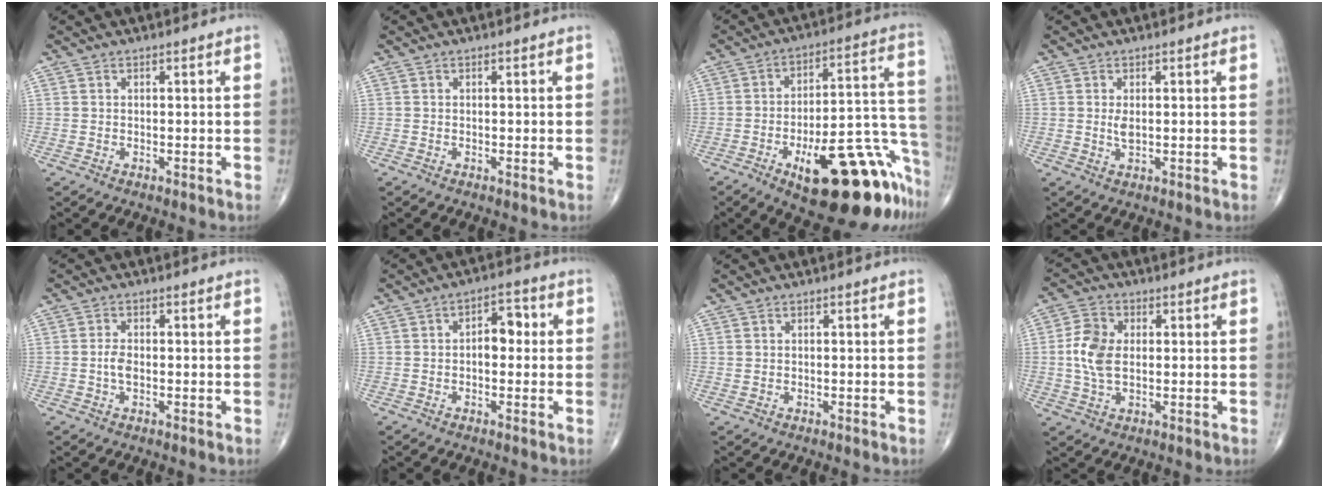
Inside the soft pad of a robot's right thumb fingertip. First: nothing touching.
{"total": 0.0}
{"total": 24.8, "force": [-12.8, 8.6, 19.4], "torque": [-0.180, 0.090, -0.174]}
{"total": 1.9, "force": [0.2, 0.9, 1.7], "torque": [-0.032, -0.005, 0.006]}
{"total": 2.5, "force": [-0.4, 1.3, 2.1], "torque": [-0.042, 0.005, -0.010]}
{"total": 5.0, "force": [0.1, 3.0, 4.0], "torque": [-0.042, 0.016, -0.007]}
{"total": 0.5, "force": [0.2, 0.5, 0.2], "torque": [-0.004, 0.003, 0.004]}
{"total": 7.6, "force": [0.3, 4.8, 5.9], "torque": [-0.117, 0.006, 0.003]}